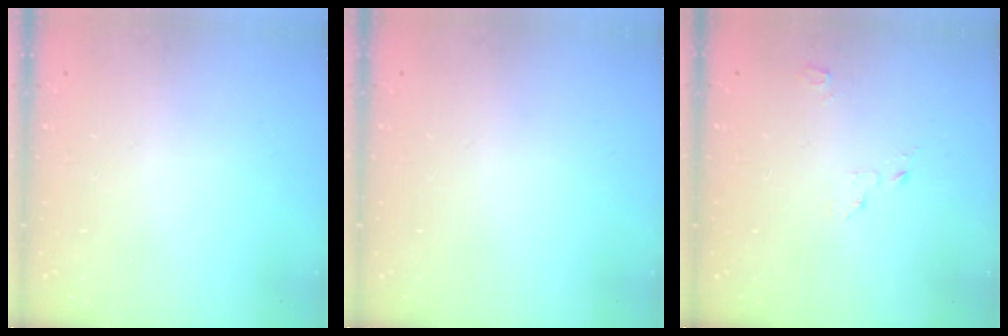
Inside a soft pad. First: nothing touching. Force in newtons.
{"total": 0.0}
{"total": 2.4, "press": 2.4, "slide": 0.3}